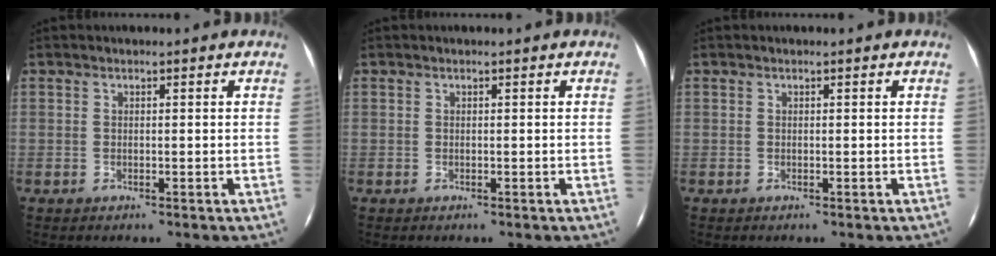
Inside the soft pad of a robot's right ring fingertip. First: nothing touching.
{"total": 0.0}
{"total": 0.0}